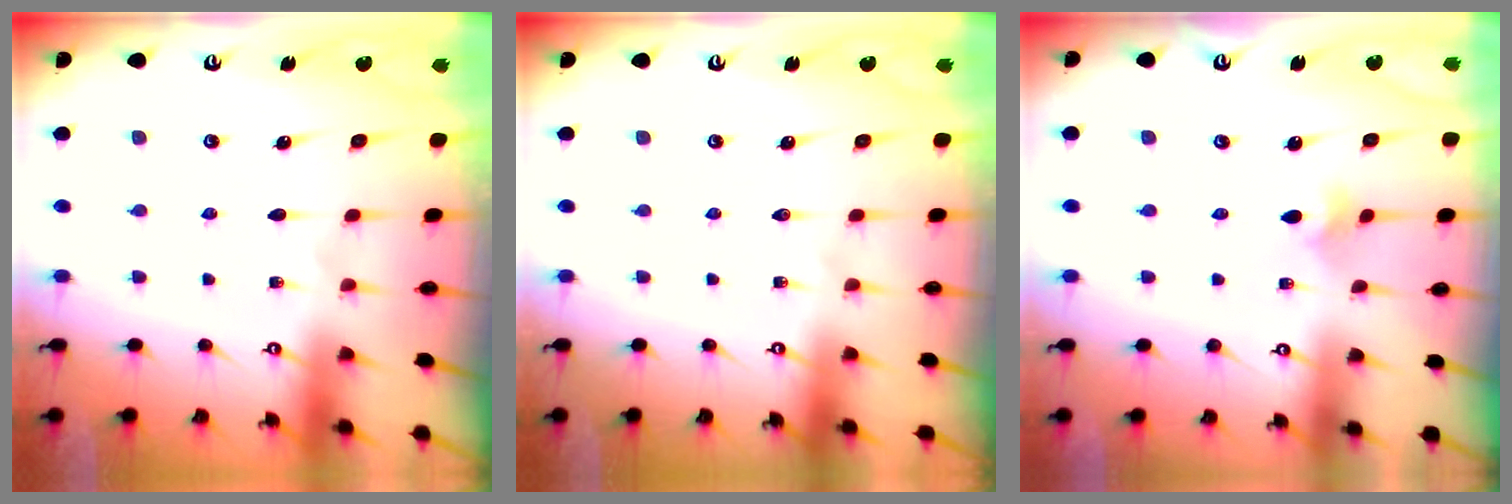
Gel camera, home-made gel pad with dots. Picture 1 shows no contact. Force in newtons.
{"total": 0.0}
{"total": 3.0, "press": 2.9, "slide": 0.7}